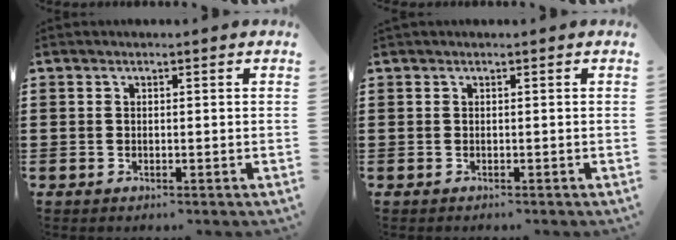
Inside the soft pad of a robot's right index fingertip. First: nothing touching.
{"total": 0.5, "force": [0.5, 0.2, -0.1], "torque": [0.003, 0.003, 0.008]}